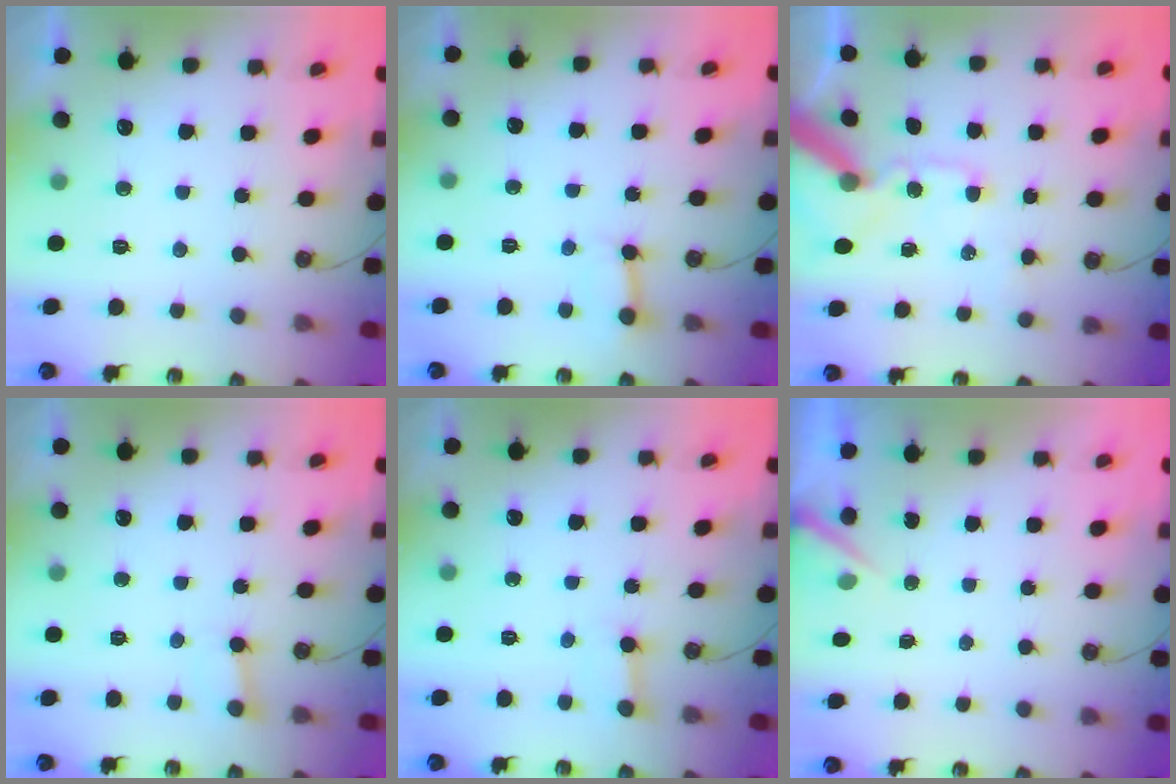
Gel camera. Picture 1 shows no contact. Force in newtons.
{"total": 4.9, "press": 4.9, "slide": 0.5}
{"total": 14.0, "press": 13.9, "slide": 2.2}
{"total": 2.5, "press": 2.5, "slide": 0.2}
{"total": 3.0, "press": 3.0, "slide": 0.3}
{"total": 2.9, "press": 2.9, "slide": 0.2}